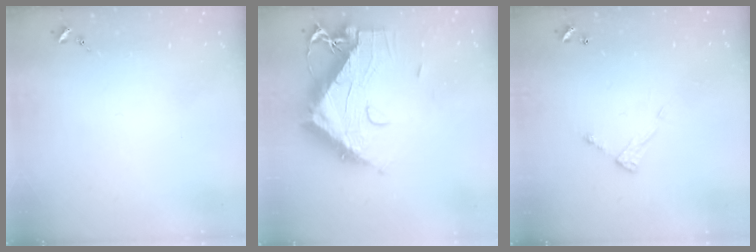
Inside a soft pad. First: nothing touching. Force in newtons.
{"total": 18.2, "press": 18.1, "slide": 1.9}
{"total": 6.6, "press": 6.6, "slide": 0.3}